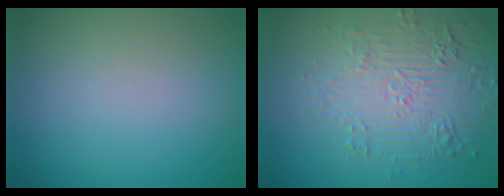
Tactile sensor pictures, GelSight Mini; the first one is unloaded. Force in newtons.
{"total": 5.6, "press": 4.6, "slide": 3.1}